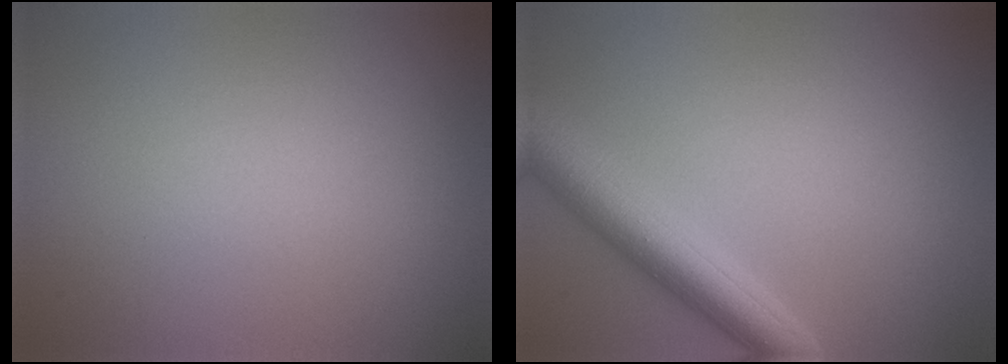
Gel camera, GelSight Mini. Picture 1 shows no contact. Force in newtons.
{"total": 5.0, "press": 5.0, "slide": 0.2}